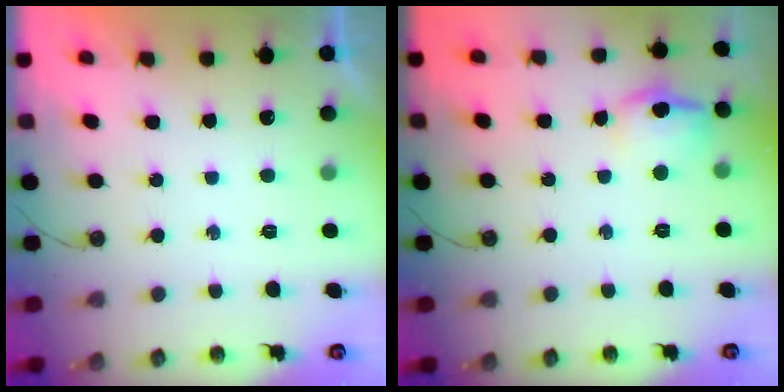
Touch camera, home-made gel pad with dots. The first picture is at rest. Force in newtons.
{"total": 9.3, "press": 9.2, "slide": 1.3}